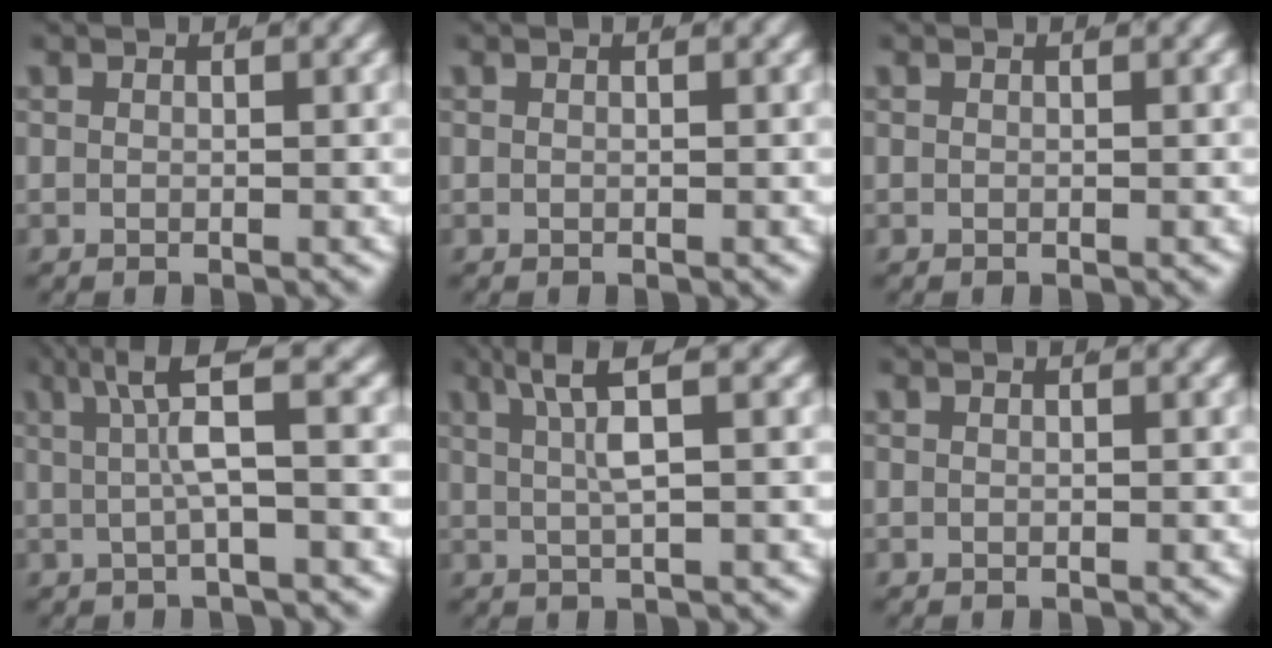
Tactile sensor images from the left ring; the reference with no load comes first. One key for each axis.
{"total": 0.0}
{"total": 0.0}
{"total": 4.5, "fx": 1.5, "fy": -0.1, "fz": 4.2, "tx": -0.067, "ty": 0.013, "tz": 0.021}
{"total": 4.4, "fx": 2.4, "fy": -0.1, "fz": 3.6, "tx": -0.057, "ty": 0.007, "tz": 0.042}
{"total": 0.0}